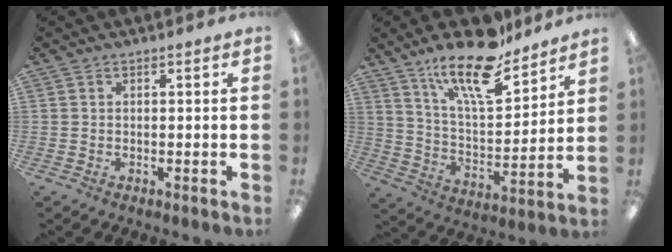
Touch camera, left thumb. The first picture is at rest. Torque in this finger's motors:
{"motor_torque": [0.65, 0.54, 1.33, -1.48, 0.24]}